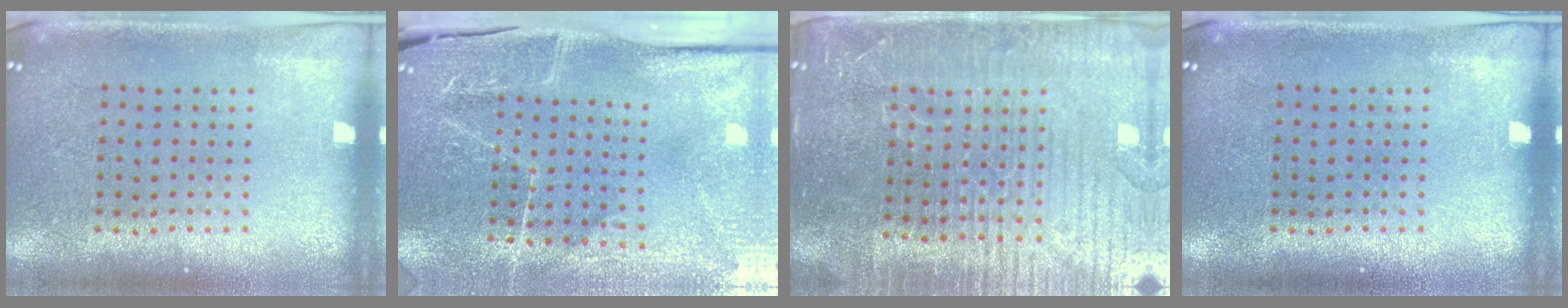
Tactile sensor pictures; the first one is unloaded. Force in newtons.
{"total": 3.9, "press": 3.8, "slide": 1.1}
{"total": 4.8, "press": 4.5, "slide": 1.7}
{"total": 0.0}